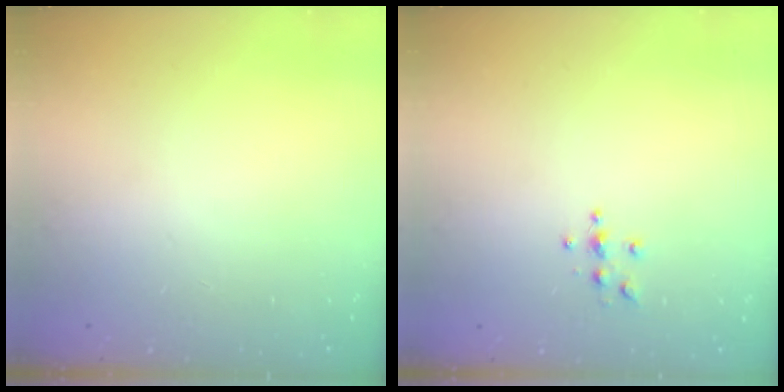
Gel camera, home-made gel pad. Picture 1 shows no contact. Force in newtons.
{"total": 4.6, "press": 4.5, "slide": 0.5}